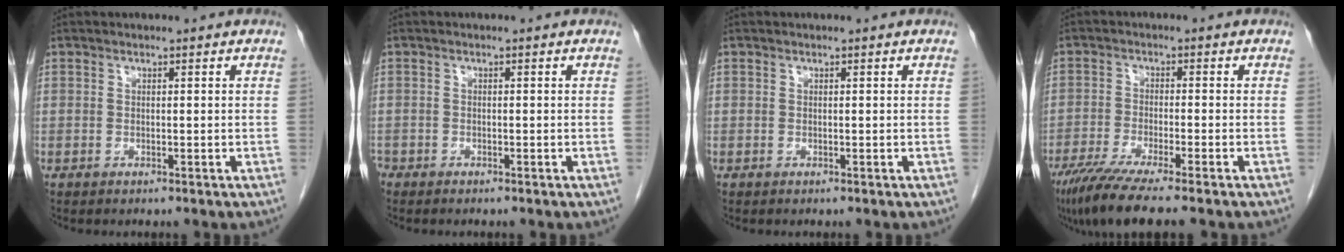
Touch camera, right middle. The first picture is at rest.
{"total": 1.0, "force": [-0.9, 0.5, 0.1], "torque": [-0.003, 0.001, -0.015]}
{"total": 0.0}
{"total": 9.3, "force": [-7.1, -0.2, 5.9], "torque": [-0.095, -0.025, -0.117]}